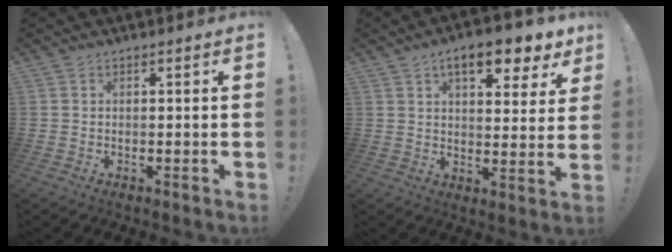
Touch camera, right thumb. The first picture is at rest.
{"total": 10.8, "force": [6.5, 3.7, 7.8], "torque": [-0.099, -0.037, 0.106]}